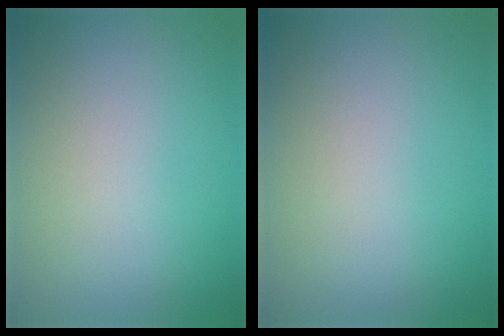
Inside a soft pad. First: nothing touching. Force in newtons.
{"total": 0.0}